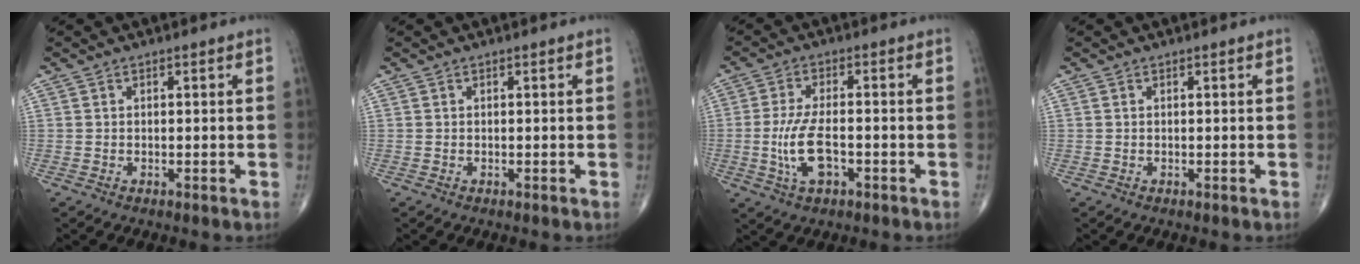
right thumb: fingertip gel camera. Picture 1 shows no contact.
{"total": 0.0}
{"total": 7.9, "force": [-1.9, 3.4, 6.9], "torque": [-0.145, 0.008, -0.034]}
{"total": 0.0}